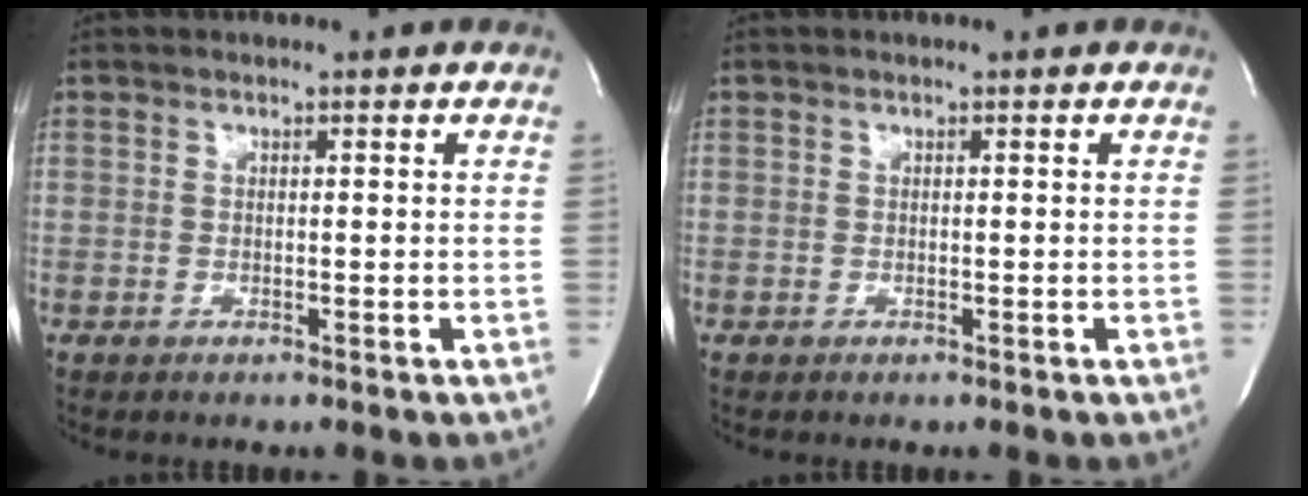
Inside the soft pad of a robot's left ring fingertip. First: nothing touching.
{"total": 0.0}